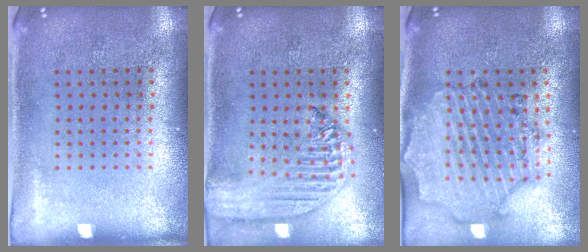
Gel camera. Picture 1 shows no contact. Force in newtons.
{"total": 2.4, "press": 2.1, "slide": 1.3}
{"total": 1.7, "press": 1.6, "slide": 0.3}